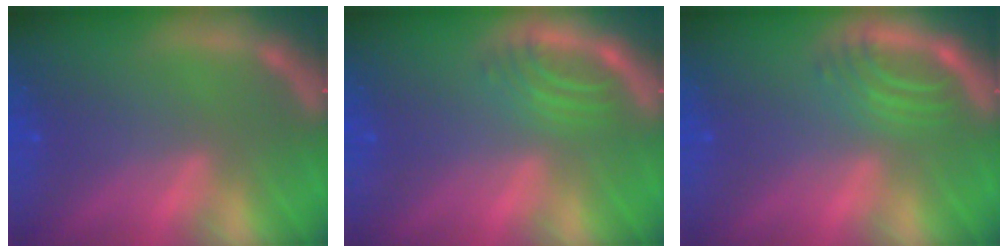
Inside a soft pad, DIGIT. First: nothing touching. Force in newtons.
{"total": 2.9}
{"total": 3.4}